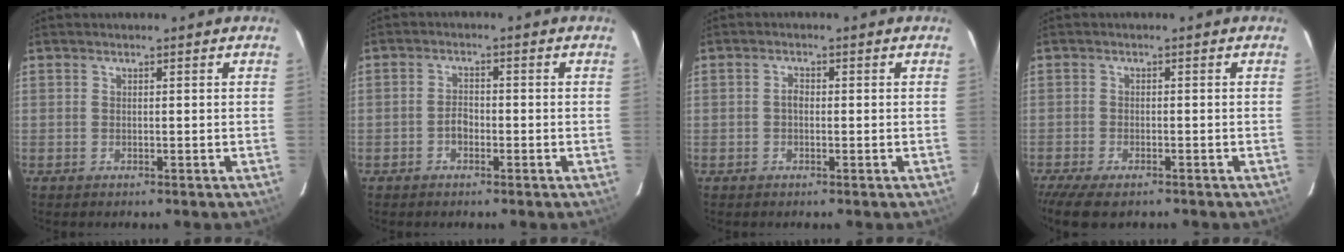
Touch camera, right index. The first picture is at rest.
{"total": 2.3, "force": [-1.1, 1.5, 1.3], "torque": [-0.025, 0.008, -0.022]}
{"total": 1.3, "force": [-0.2, 0.9, 0.9], "torque": [-0.016, 0.007, -0.006]}
{"total": 7.3, "force": [-5.8, 2.2, 3.9], "torque": [-0.099, -0.033, -0.101]}